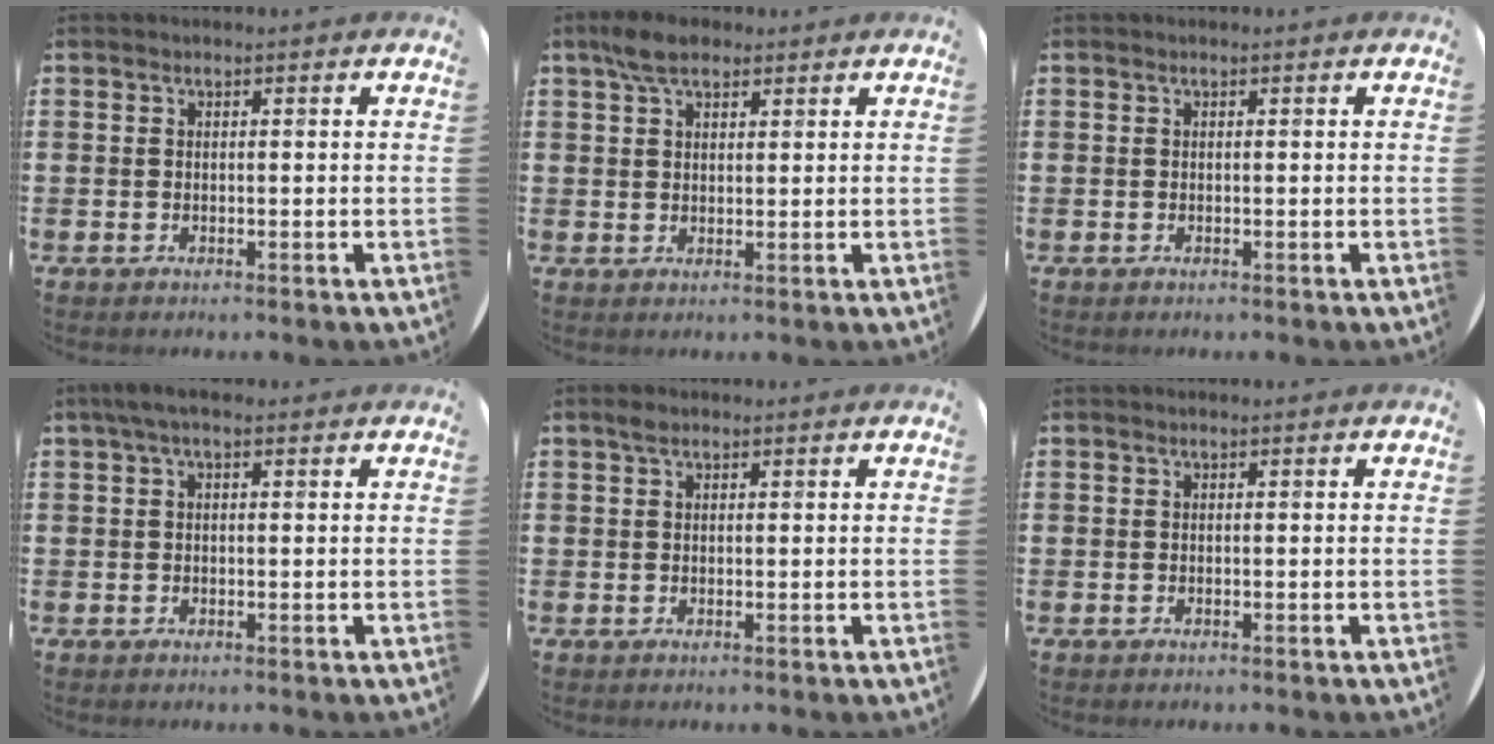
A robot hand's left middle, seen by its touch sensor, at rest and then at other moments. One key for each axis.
{"total": 4.2, "fx": 3.1, "fy": 2.0, "fz": 2.0, "tx": -0.036, "ty": 0.006, "tz": 0.057}
{"total": 0.0}
{"total": 2.0, "fx": 0.9, "fy": 0.8, "fz": 1.5, "tx": -0.032, "ty": 0.009, "tz": 0.016}
{"total": 1.1, "fx": 0.8, "fy": 0.6, "fz": 0.5, "tx": -0.002, "ty": 0.003, "tz": 0.012}
{"total": 0.0}